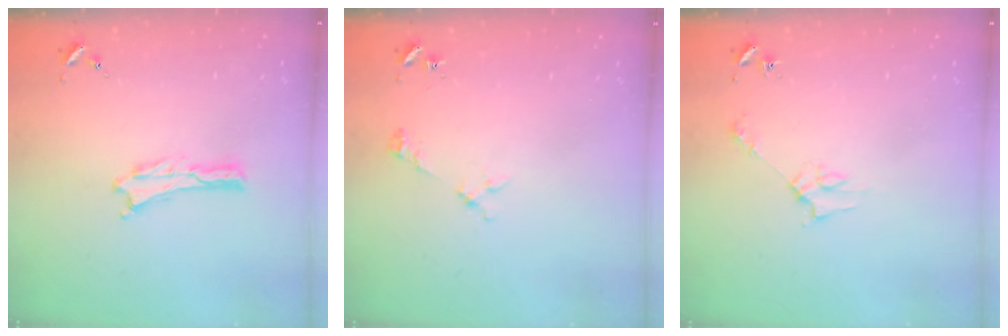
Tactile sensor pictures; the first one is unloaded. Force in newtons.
{"total": 2.2, "press": 2.2, "slide": 0.3}
{"total": 2.8, "press": 2.8, "slide": 0.2}